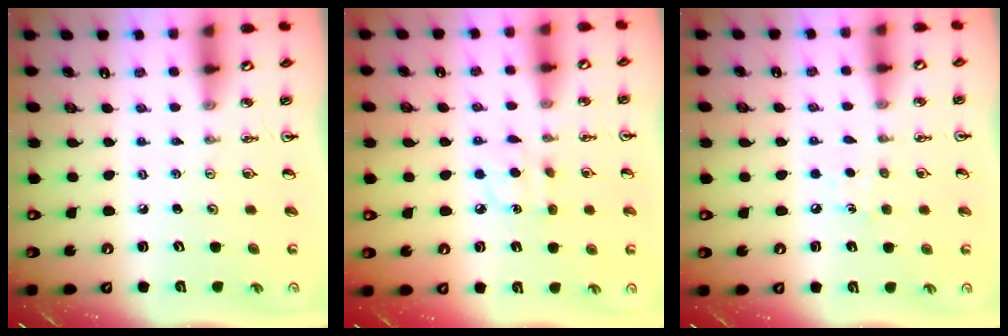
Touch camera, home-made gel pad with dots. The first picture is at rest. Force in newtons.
{"total": 7.0, "press": 7.0, "slide": 0.5}
{"total": 6.0, "press": 6.0, "slide": 0.8}